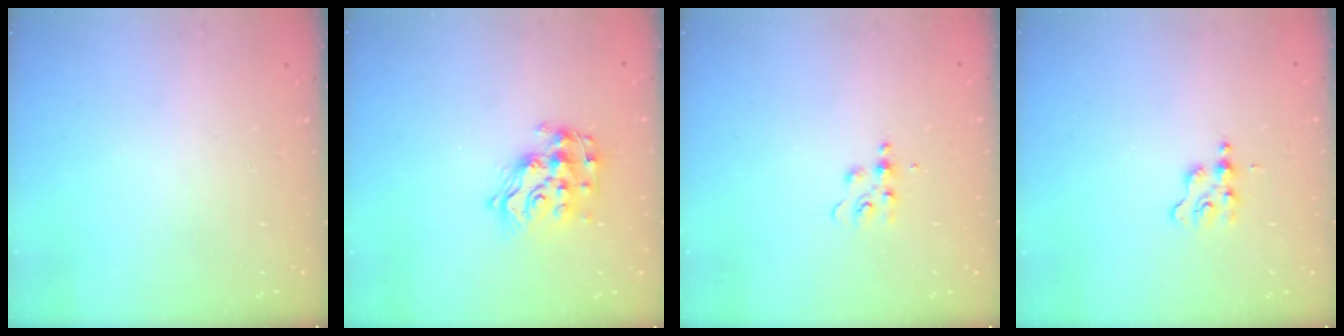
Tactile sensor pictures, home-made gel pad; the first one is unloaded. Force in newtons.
{"total": 13.6, "press": 13.6, "slide": 1.0}
{"total": 5.7, "press": 5.6, "slide": 0.7}
{"total": 1.8, "press": 1.7, "slide": 0.3}